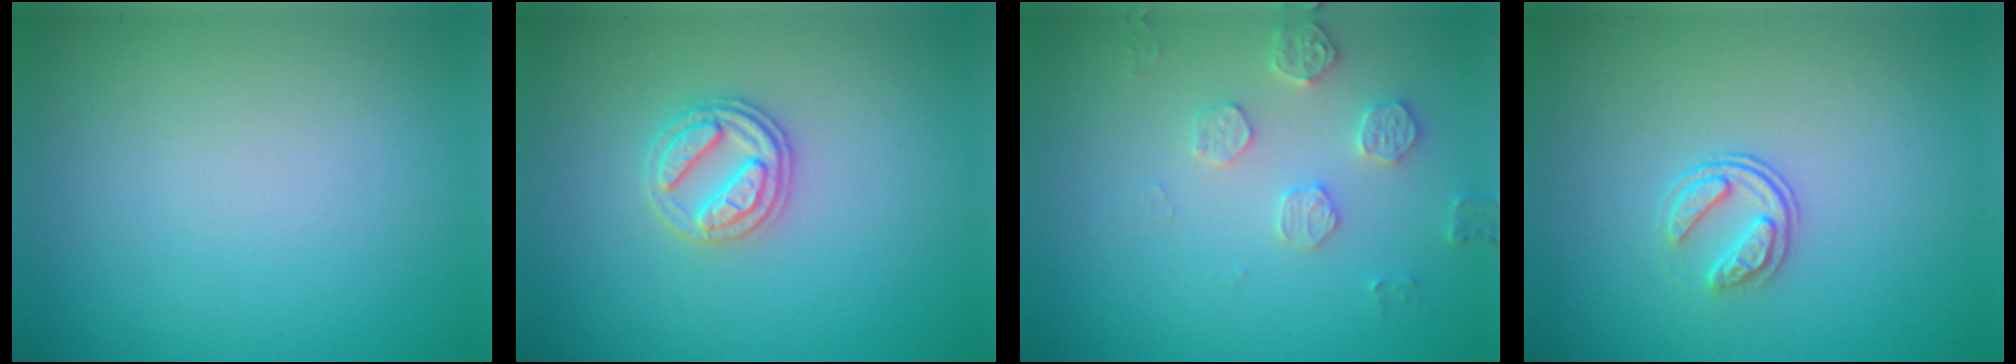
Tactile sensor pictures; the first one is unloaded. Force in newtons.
{"total": 2.7, "press": 2.6, "slide": 0.5}
{"total": 2.5, "press": 2.5, "slide": 0.5}
{"total": 1.9, "press": 1.3, "slide": 1.4}